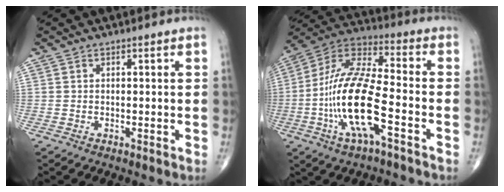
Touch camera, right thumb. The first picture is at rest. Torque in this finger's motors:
{"motor_torque": [2.07, 1.80, 2.24, -0.53, 0.67]}